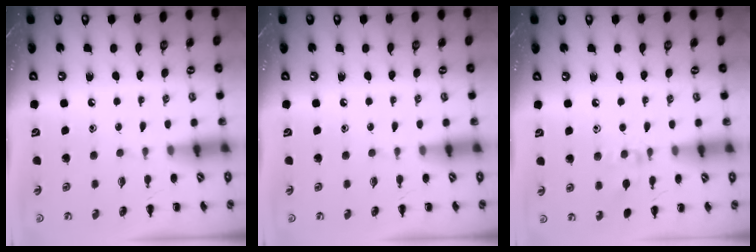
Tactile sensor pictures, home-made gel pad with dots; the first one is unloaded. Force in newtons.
{"total": 0.0}
{"total": 7.3, "press": 7.2, "slide": 1.4}